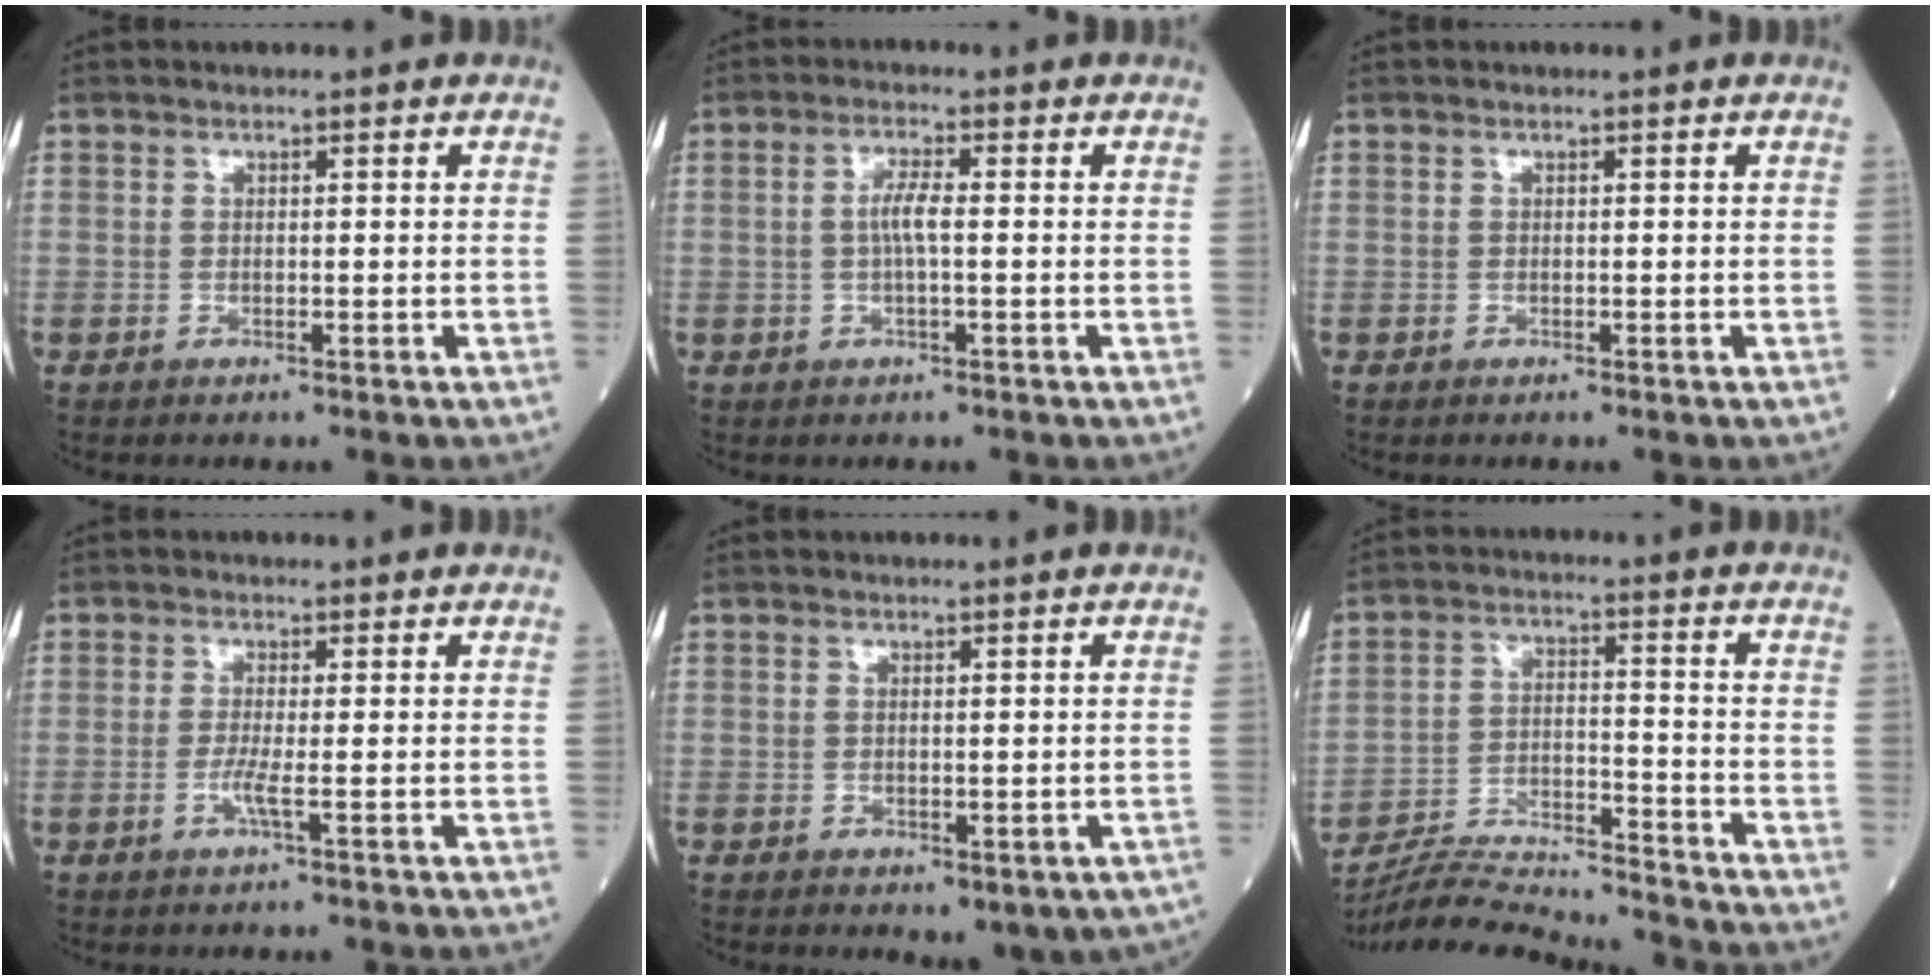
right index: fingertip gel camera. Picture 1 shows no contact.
{"total": 3.2, "force": [-0.1, 0.3, 3.2], "torque": [-0.066, 0.003, -0.003]}
{"total": 0.0}
{"total": 1.9, "force": [-0.7, -0.5, 1.7], "torque": [-0.040, -0.003, -0.016]}
{"total": 4.7, "force": [-2.6, 2.4, 3.2], "torque": [-0.023, 0.003, -0.028]}
{"total": 16.8, "force": [-16.2, 0.3, 4.3], "torque": [-0.086, -0.005, -0.257]}